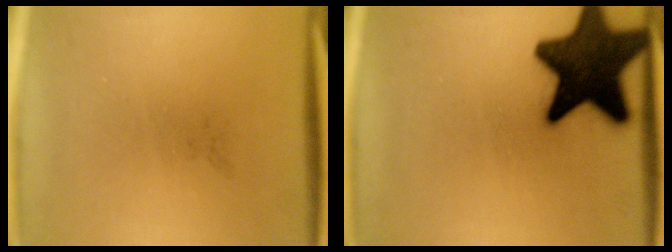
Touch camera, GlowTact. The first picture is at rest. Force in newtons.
{"total": 17.8}